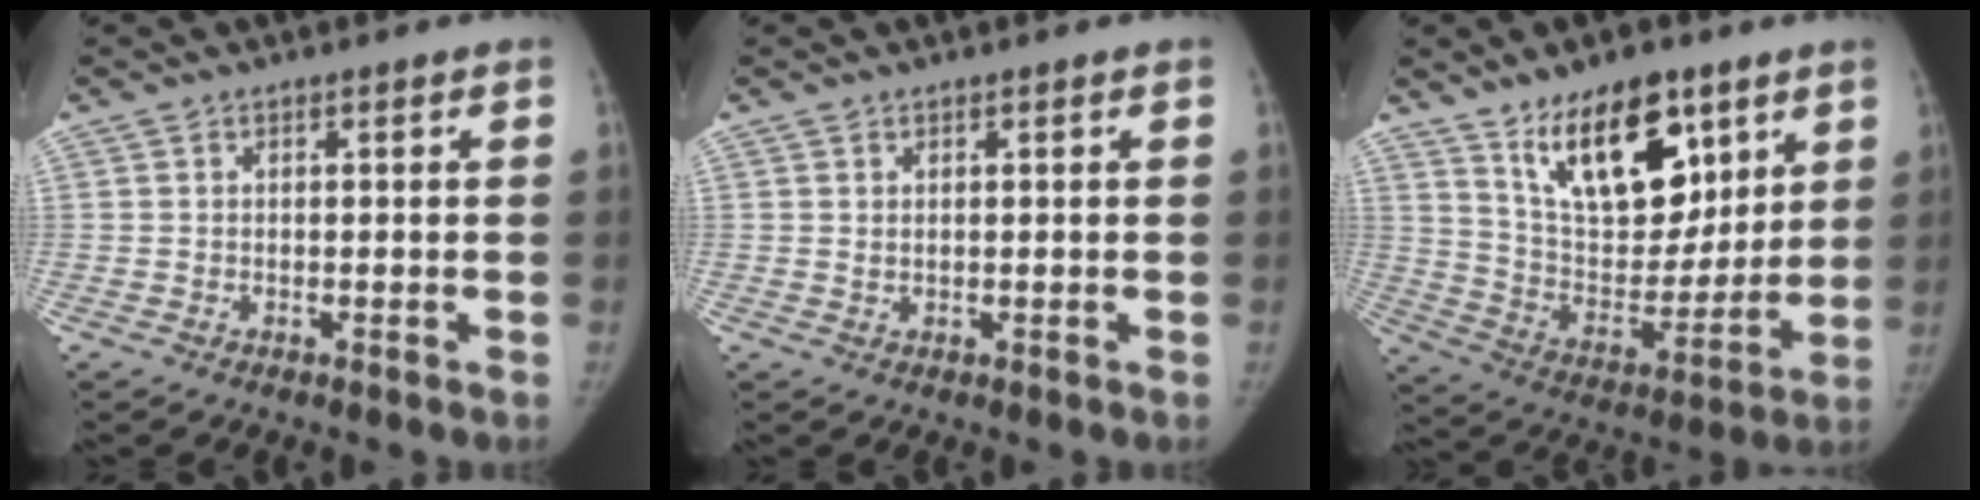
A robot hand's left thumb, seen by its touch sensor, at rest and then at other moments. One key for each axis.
{"total": 0.5, "fx": 0.3, "fy": 0.2, "fz": 0.3, "tx": -0.004, "ty": -0.005, "tz": 0.007}
{"total": 19.1, "fx": 11.2, "fy": 9.6, "fz": 12.0, "tx": -0.133, "ty": -0.070, "tz": 0.202}